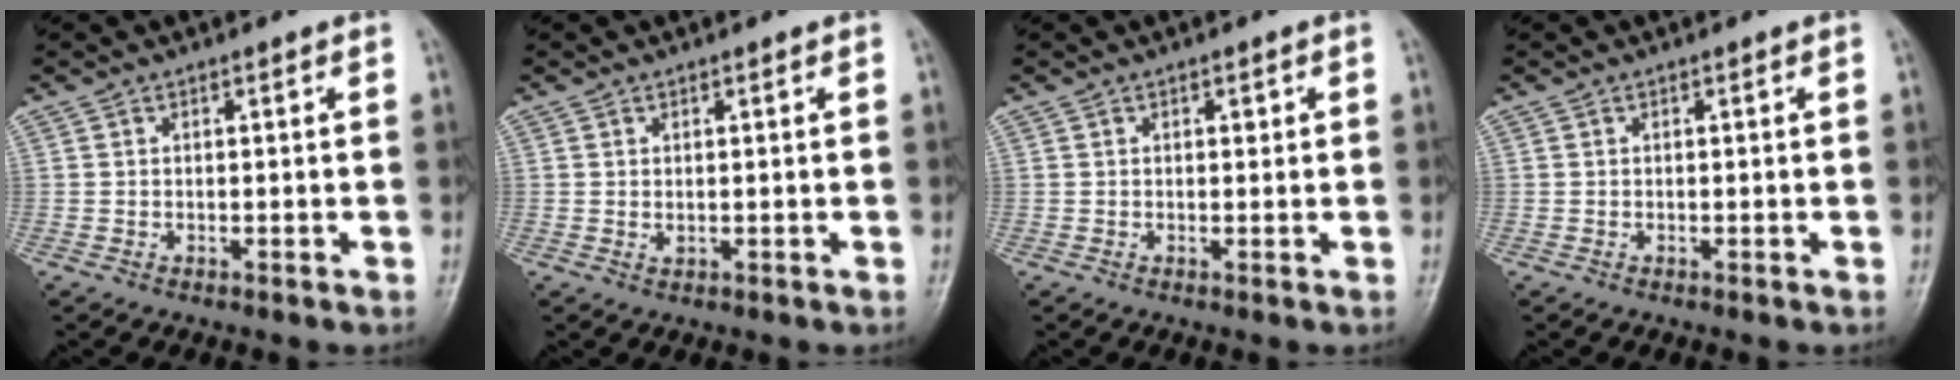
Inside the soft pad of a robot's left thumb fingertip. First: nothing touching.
{"total": 0.7, "force": [0.2, 0.4, 0.6], "torque": [-0.010, -0.004, 0.006]}
{"total": 0.7, "force": [0.3, 0.4, 0.4], "torque": [0.000, 0.000, 0.004]}
{"total": 0.0}